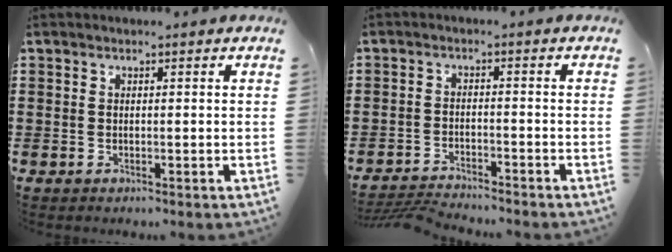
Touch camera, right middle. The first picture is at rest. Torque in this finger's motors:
{"motor_torque": [0.51, -0.01, 0.11, 0.06]}